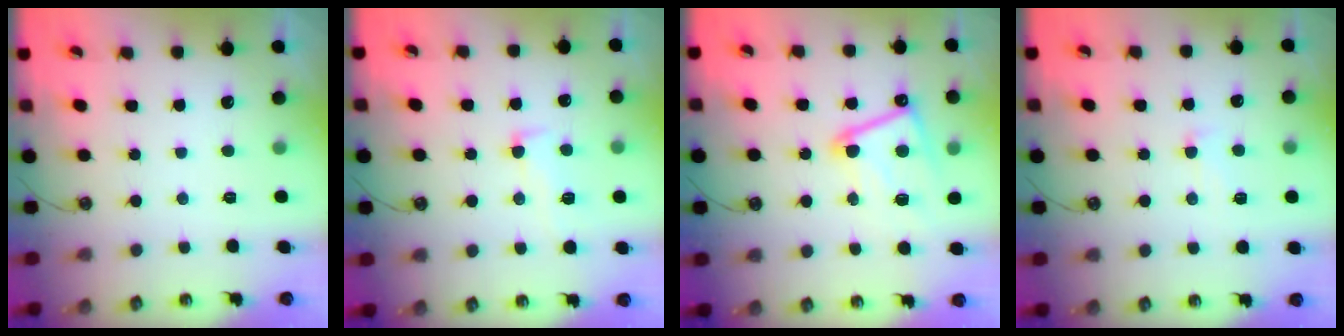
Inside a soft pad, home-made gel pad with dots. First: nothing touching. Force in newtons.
{"total": 1.7, "press": 1.4, "slide": 1.1}
{"total": 11.6, "press": 11.5, "slide": 0.8}
{"total": 1.3, "press": 0.8, "slide": 1.0}